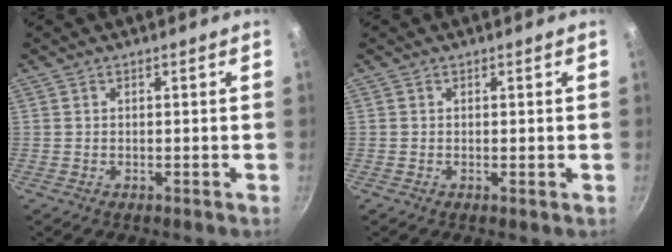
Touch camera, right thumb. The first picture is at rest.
{"total": 0.0}